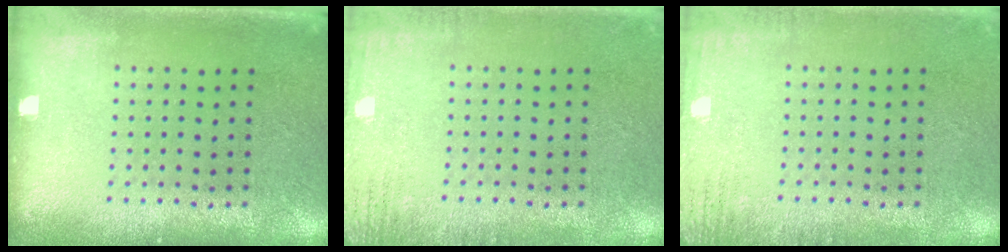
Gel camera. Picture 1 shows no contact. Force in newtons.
{"total": 2.1, "press": 2.1, "slide": 0.2}
{"total": 2.1, "press": 2.1, "slide": 0.2}